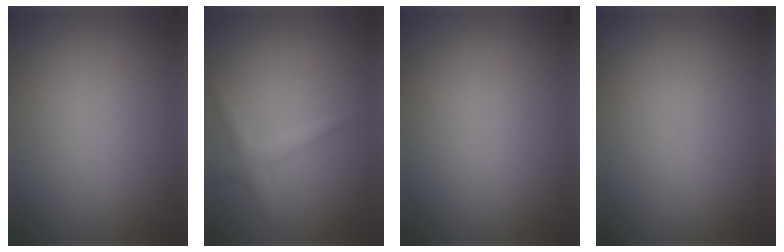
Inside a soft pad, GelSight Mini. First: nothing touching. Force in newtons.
{"total": 1.4, "press": 1.4, "slide": 0.0}
{"total": 0.0}
{"total": 0.0}